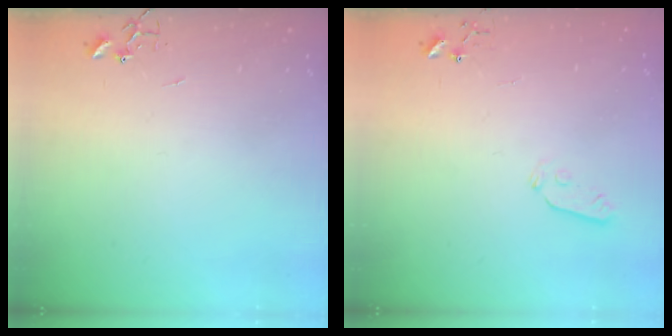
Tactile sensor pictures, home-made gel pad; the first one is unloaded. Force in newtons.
{"total": 3.9, "press": 3.8, "slide": 0.9}